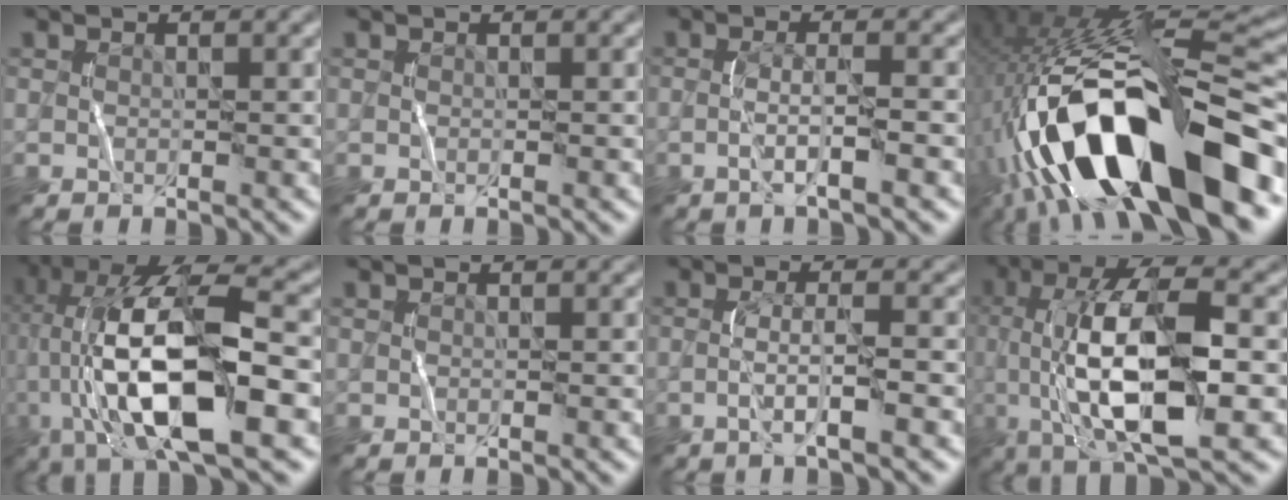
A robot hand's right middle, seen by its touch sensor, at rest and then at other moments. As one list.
[{"total": 0.0}, {"total": 2.2, "force": [-0.9, 0.2, 2.0], "torque": [-0.040, 0.011, -0.022]}, {"total": 16.1, "force": [-6.4, 5.7, 13.7], "torque": [-0.241, 0.029, -0.097]}, {"total": 14.1, "force": [-1.7, 4.9, 13.1], "torque": [-0.242, 0.027, -0.031]}, {"total": 0.0}, {"total": 2.6, "force": [-1.0, 0.2, 2.3], "torque": [-0.047, 0.012, -0.026]}, {"total": 11.6, "force": [-1.0, 3.9, 10.9], "torque": [-0.196, 0.016, -0.023]}]